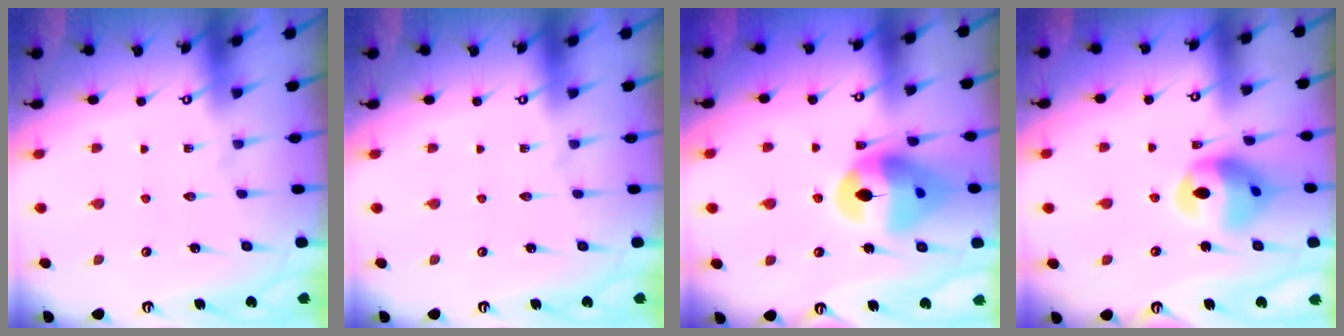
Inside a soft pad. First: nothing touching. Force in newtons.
{"total": 0.0}
{"total": 15.1, "press": 14.9, "slide": 2.1}
{"total": 13.3, "press": 13.2, "slide": 1.5}